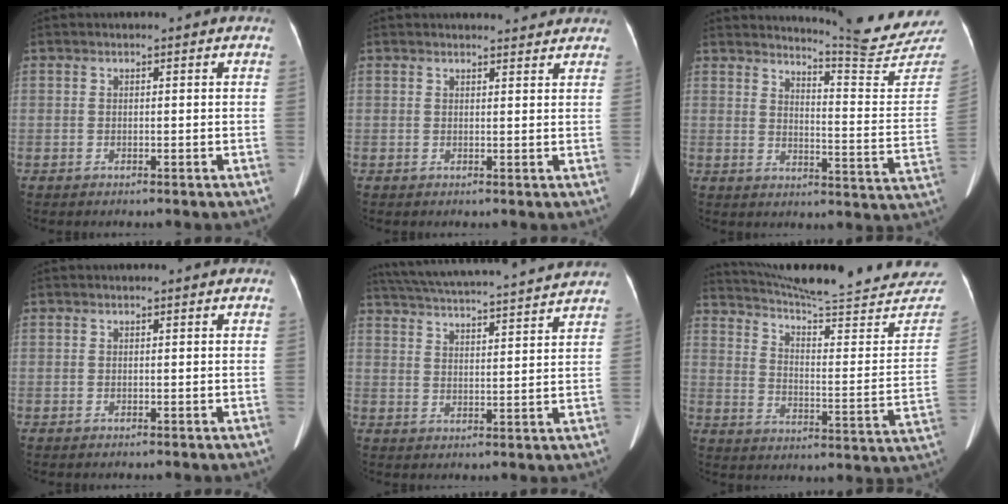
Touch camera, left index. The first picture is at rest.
{"total": 4.9, "force": [4.7, 1.0, 1.0], "torque": [-0.009, 0.009, 0.049]}
{"total": 16.4, "force": [16.1, -2.0, 1.7], "torque": [-0.024, -0.134, 0.185]}
{"total": 0.0}
{"total": 21.2, "force": [19.6, 0.6, 8.1], "torque": [-0.145, 0.019, 0.275]}
{"total": 29.7, "force": [28.0, 1.7, 9.9], "torque": [-0.154, -0.113, 0.358]}